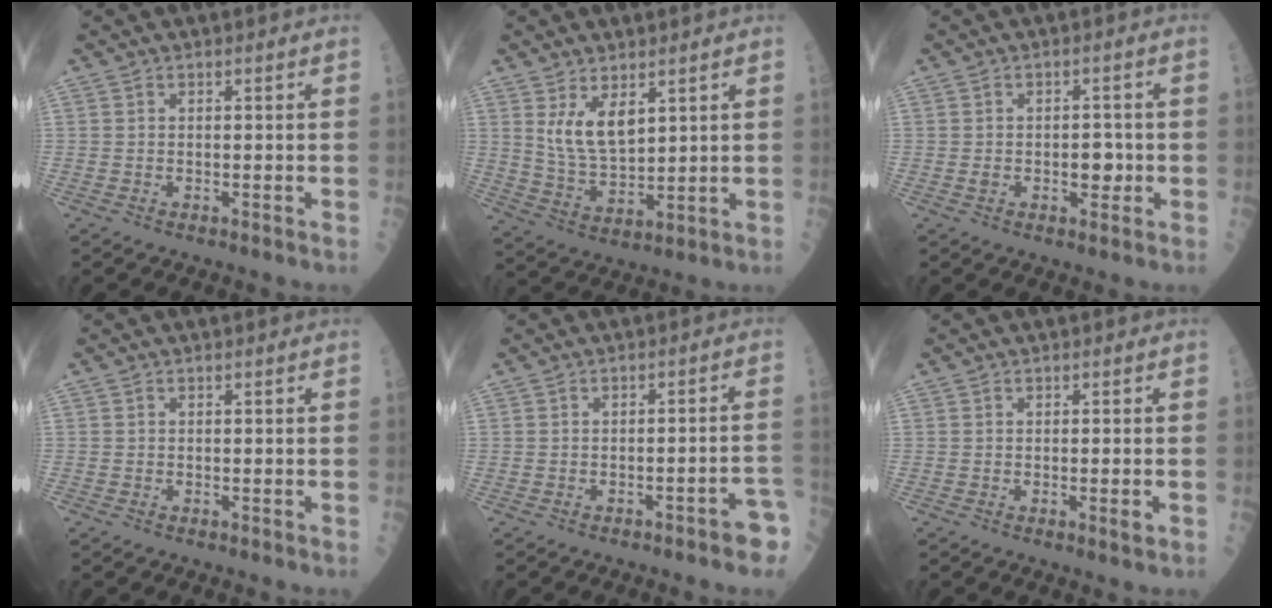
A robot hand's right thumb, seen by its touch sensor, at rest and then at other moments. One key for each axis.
{"total": 7.7, "fx": 3.6, "fy": 3.5, "fz": 5.9, "tx": -0.096, "ty": -0.031, "tz": 0.080}
{"total": 4.0, "fx": -0.6, "fy": 2.5, "fz": 3.1, "tx": -0.026, "ty": 0.008, "tz": -0.005}
{"total": 0.0}
{"total": 5.1, "fx": -3.0, "fy": 1.2, "fz": 4.0, "tx": -0.041, "ty": 0.034, "tz": -0.033}
{"total": 1.8, "fx": -0.5, "fy": 0.3, "fz": 1.7, "tx": -0.026, "ty": -0.005, "tz": -0.007}